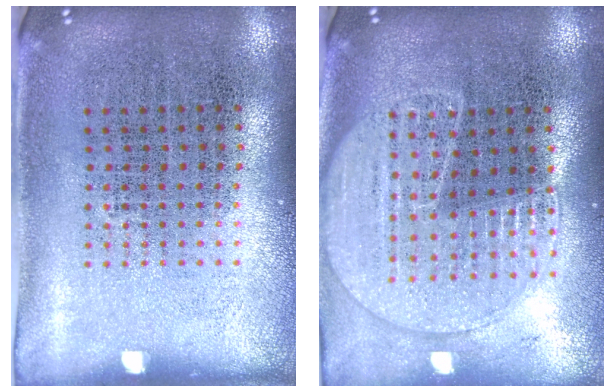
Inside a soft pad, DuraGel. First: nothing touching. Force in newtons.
{"total": 1.8, "press": 1.7, "slide": 0.6}